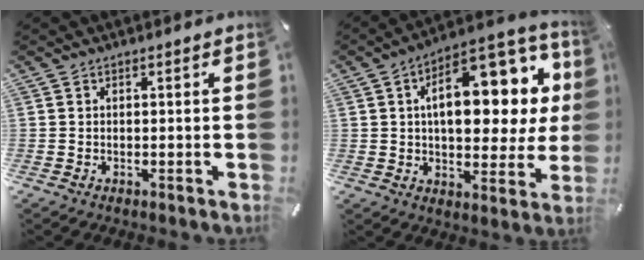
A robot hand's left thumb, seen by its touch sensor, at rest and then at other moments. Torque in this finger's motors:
{"motor_torque": [2.50, 2.50, 1.51, -1.26, 0.37]}